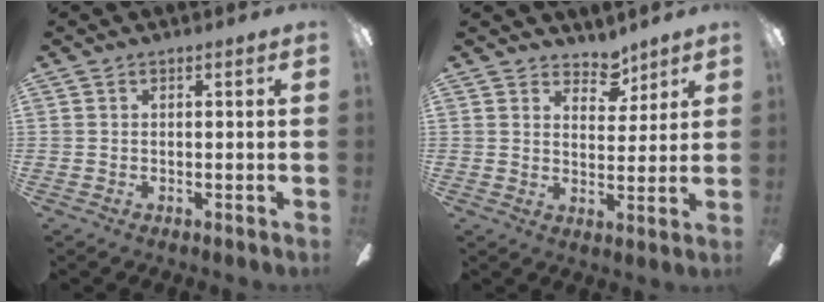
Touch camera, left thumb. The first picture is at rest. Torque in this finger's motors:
{"motor_torque": [0.26, 0.09, -0.46, 0.17, 0.02]}